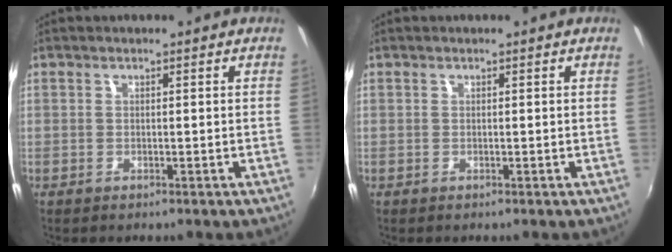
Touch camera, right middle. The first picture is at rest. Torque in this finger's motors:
{"motor_torque": [0.07, -0.07, 0.05, 0.00]}